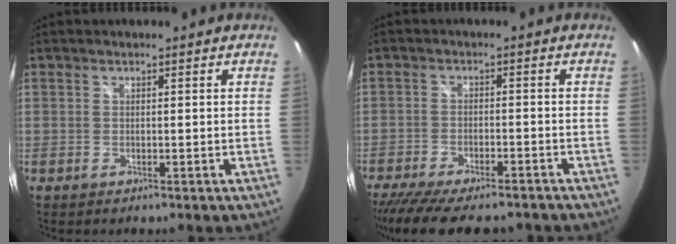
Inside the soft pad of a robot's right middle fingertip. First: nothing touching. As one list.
[{"total": 14.4, "force": [-12.1, 3.7, 7.0], "torque": [-0.149, -0.035, -0.183]}]